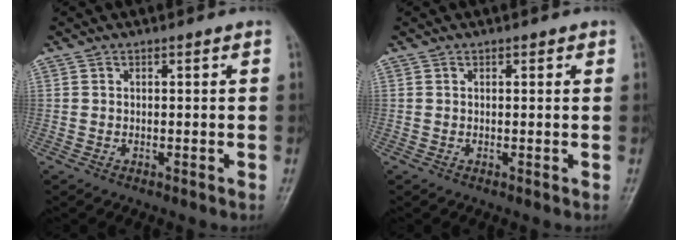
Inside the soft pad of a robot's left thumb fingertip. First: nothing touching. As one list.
[{"total": 0.8, "force": [0.5, 0.4, 0.5], "torque": [-0.001, -0.001, 0.003]}]